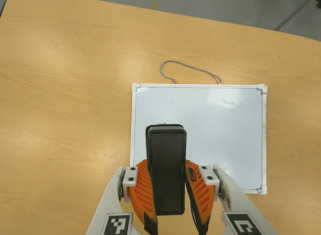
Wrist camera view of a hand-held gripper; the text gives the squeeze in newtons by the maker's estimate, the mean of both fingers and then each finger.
{"total": 9.3, "left": 7.5, "right": 11.0}